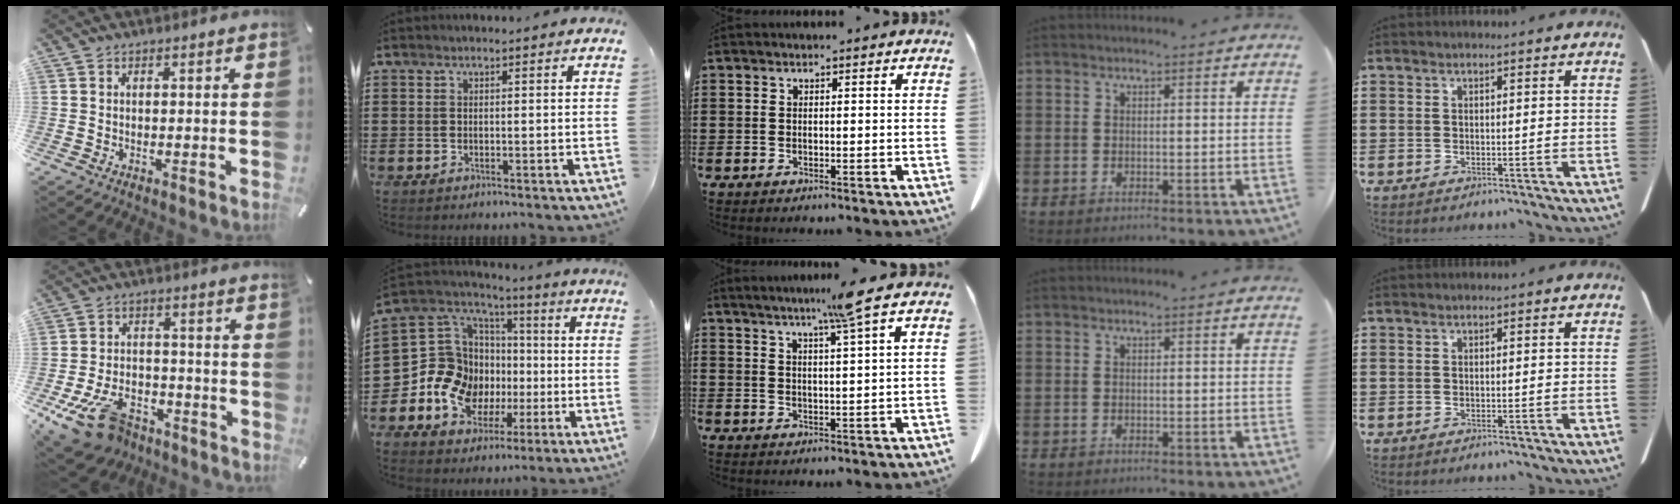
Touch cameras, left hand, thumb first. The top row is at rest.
{"thumb": {"total": 15.3, "force": [-9.5, 8.6, 8.5], "torque": [-0.151, 0.066, -0.157]}, "index": {"total": 12.1, "force": [-2.6, 11.1, 4.1], "torque": [-0.130, -0.011, -0.042]}, "middle": {"total": 5.9, "force": [4.2, -1.0, 4.0], "torque": [-0.086, -0.002, 0.073]}}